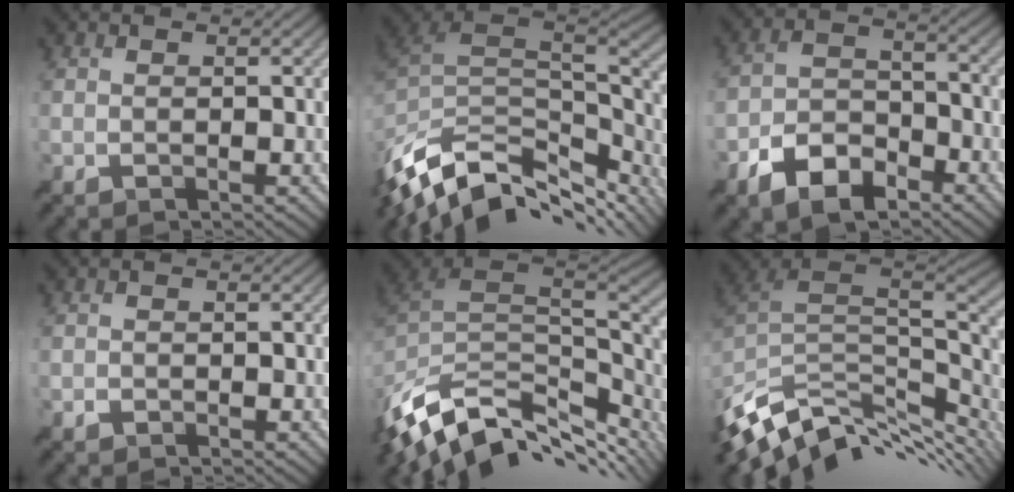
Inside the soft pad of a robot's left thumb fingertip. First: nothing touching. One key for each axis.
{"total": 13.3, "fx": -7.3, "fy": 6.5, "fz": 9.0, "tx": -0.216, "ty": -0.016, "tz": -0.121}
{"total": 7.4, "fx": -4.7, "fy": 3.8, "fz": 4.4, "tx": -0.082, "ty": 0.001, "tz": -0.101}
{"total": 0.0}
{"total": 13.1, "fx": -6.4, "fy": 6.8, "fz": 9.2, "tx": -0.214, "ty": -0.013, "tz": -0.110}
{"total": 11.9, "fx": -5.2, "fy": 5.8, "fz": 9.0, "tx": -0.213, "ty": -0.012, "tz": -0.085}